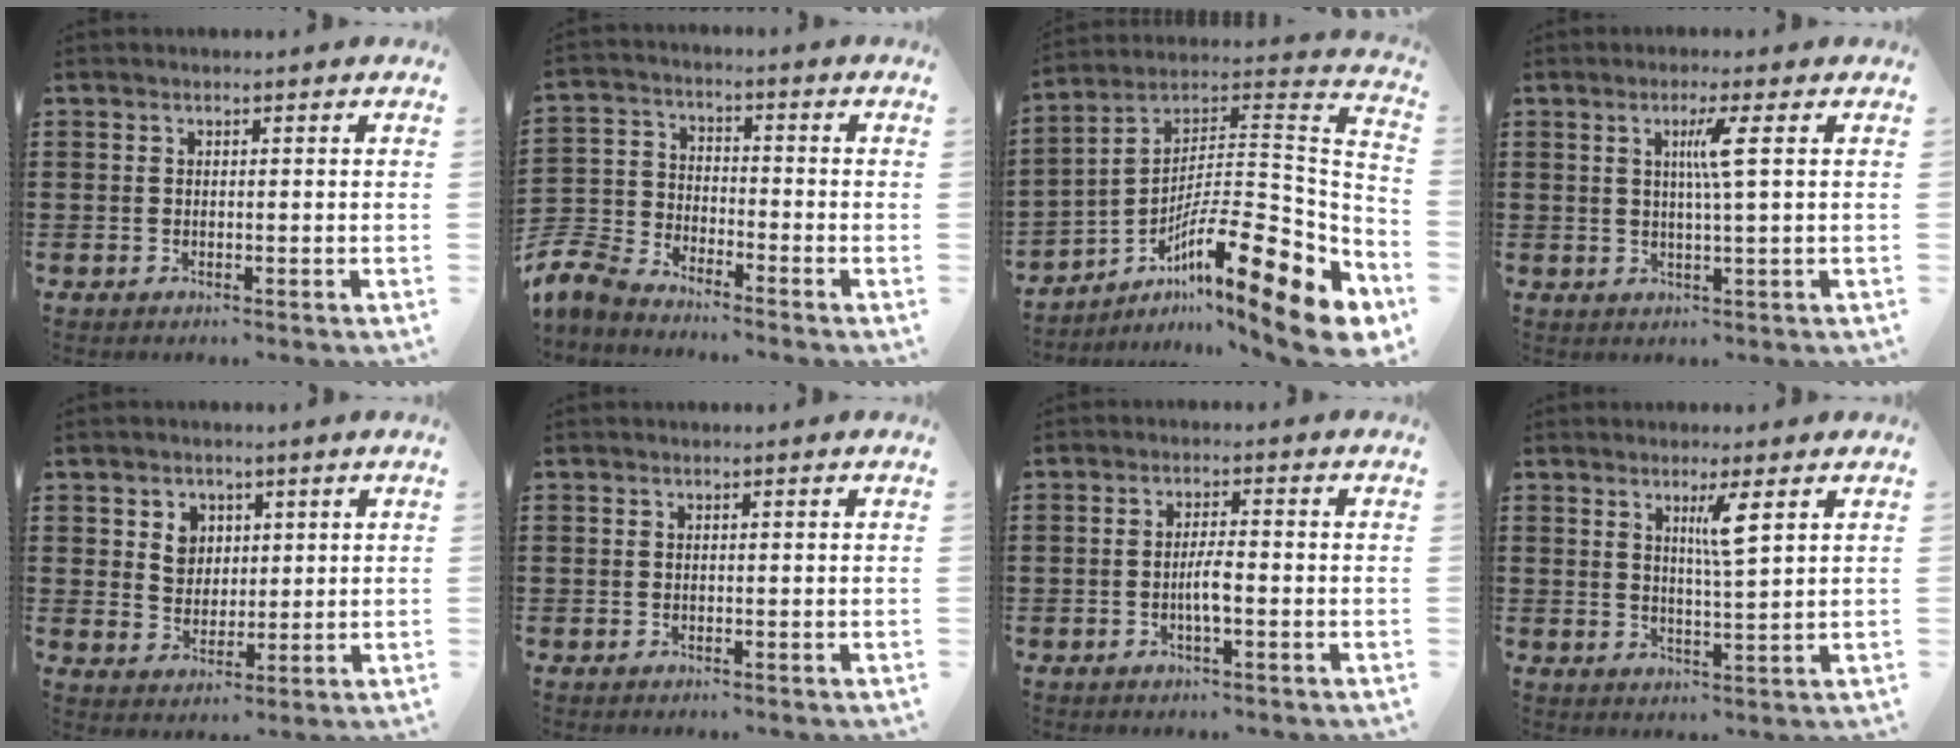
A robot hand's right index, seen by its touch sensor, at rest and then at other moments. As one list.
[{"total": 6.7, "force": [-6.4, 1.5, 1.3], "torque": [-0.060, -0.002, -0.138]}, {"total": 16.6, "force": [-9.0, 3.3, 13.5], "torque": [-0.199, -0.006, -0.170]}, {"total": 4.1, "force": [0.9, -0.5, 3.9], "torque": [-0.078, -0.005, 0.010]}, {"total": 4.5, "force": [1.7, 3.8, 1.7], "torque": [-0.041, 0.010, 0.027]}, {"total": 0.0}, {"total": 3.3, "force": [-1.0, 0.6, 3.1], "torque": [-0.071, -0.002, -0.023]}, {"total": 4.1, "force": [1.9, 0.0, 3.6], "torque": [-0.069, -0.006, 0.028]}]